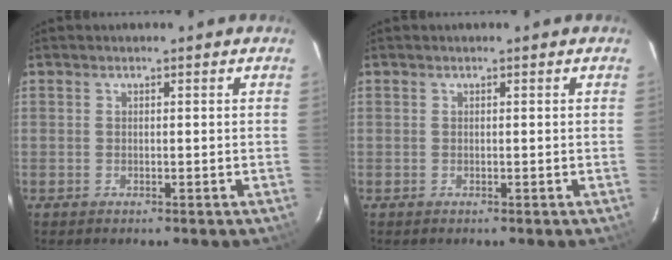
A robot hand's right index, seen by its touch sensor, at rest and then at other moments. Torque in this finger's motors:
{"motor_torque": [-0.15, 0.21, -0.04, 0.00]}